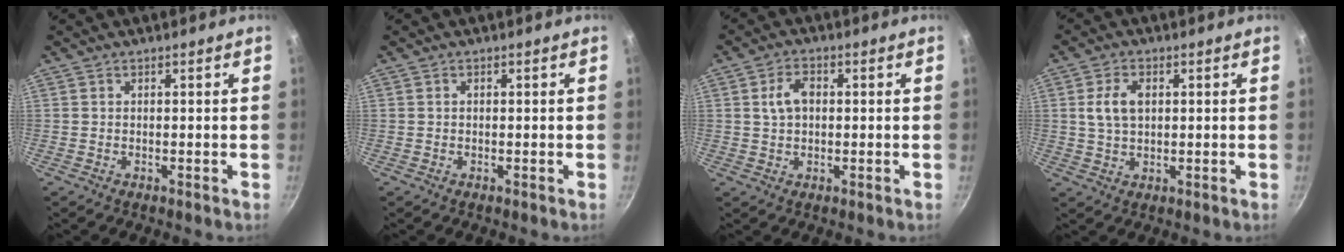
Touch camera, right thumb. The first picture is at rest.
{"total": 0.0}
{"total": 4.8, "force": [0.7, 3.2, 3.5], "torque": [-0.063, 0.010, 0.012]}
{"total": 5.8, "force": [1.2, 3.6, 4.4], "torque": [-0.083, 0.001, 0.022]}